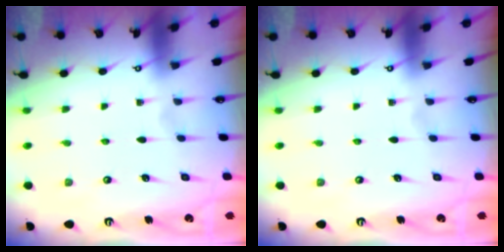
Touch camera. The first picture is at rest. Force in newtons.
{"total": 0.0}